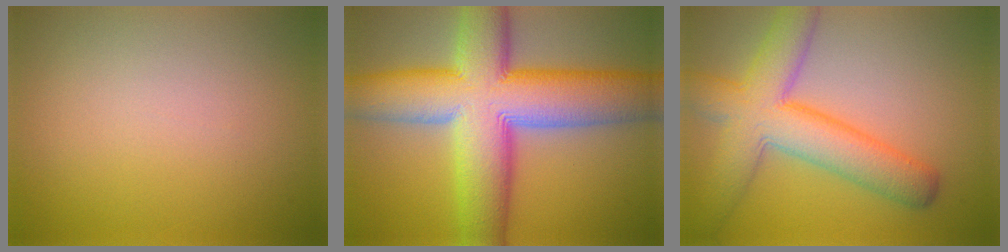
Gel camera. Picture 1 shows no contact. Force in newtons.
{"total": 14.9, "press": 14.9, "slide": 0.7}
{"total": 8.4, "press": 8.4, "slide": 0.4}